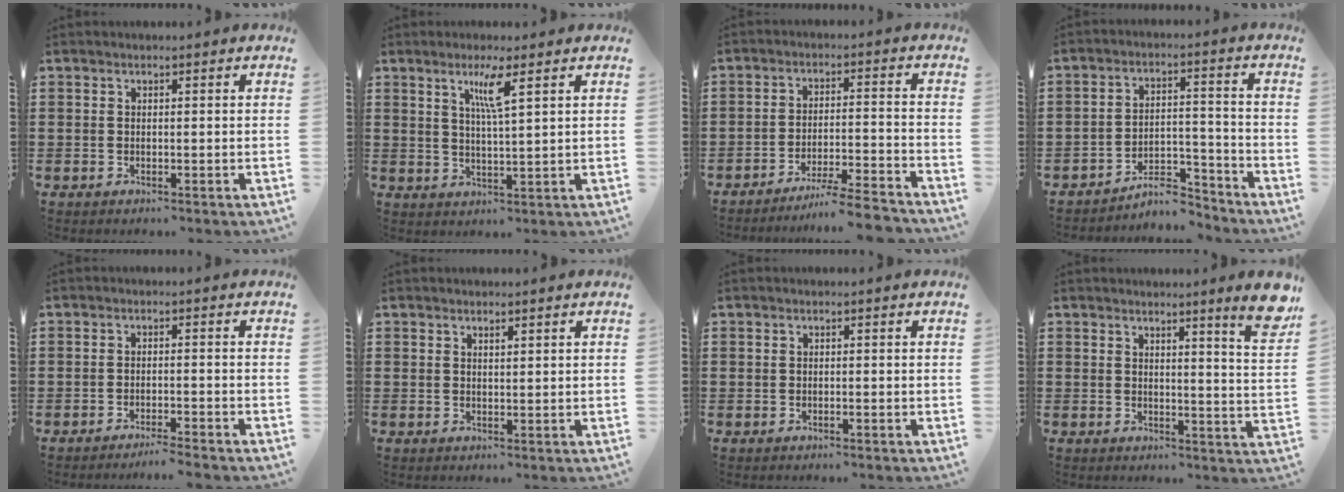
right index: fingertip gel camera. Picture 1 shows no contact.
{"total": 4.6, "force": [2.5, 0.1, 3.9], "torque": [-0.076, -0.004, 0.037]}
{"total": 6.2, "force": [-5.6, -0.6, 2.5], "torque": [-0.046, -0.013, -0.109]}
{"total": 6.6, "force": [-6.2, 1.6, 1.9], "torque": [-0.032, 0.016, -0.119]}
{"total": 2.3, "force": [-2.2, -0.3, 0.6], "torque": [-0.012, 0.000, -0.045]}
{"total": 0.9, "force": [0.8, 0.3, 0.3], "torque": [-0.007, 0.001, 0.016]}
{"total": 0.0}
{"total": 6.1, "force": [4.6, -0.8, 4.0], "torque": [-0.067, -0.030, 0.072]}